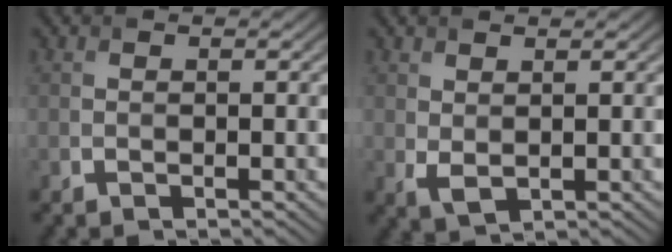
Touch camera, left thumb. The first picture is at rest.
{"total": 1.9, "force": [0.7, 1.0, 1.4], "torque": [-0.037, -0.006, 0.019]}